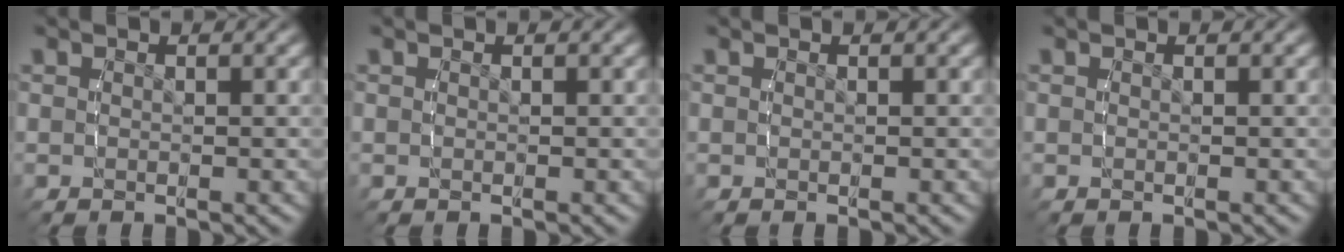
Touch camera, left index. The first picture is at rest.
{"total": 0.0}
{"total": 0.0}
{"total": 0.0}